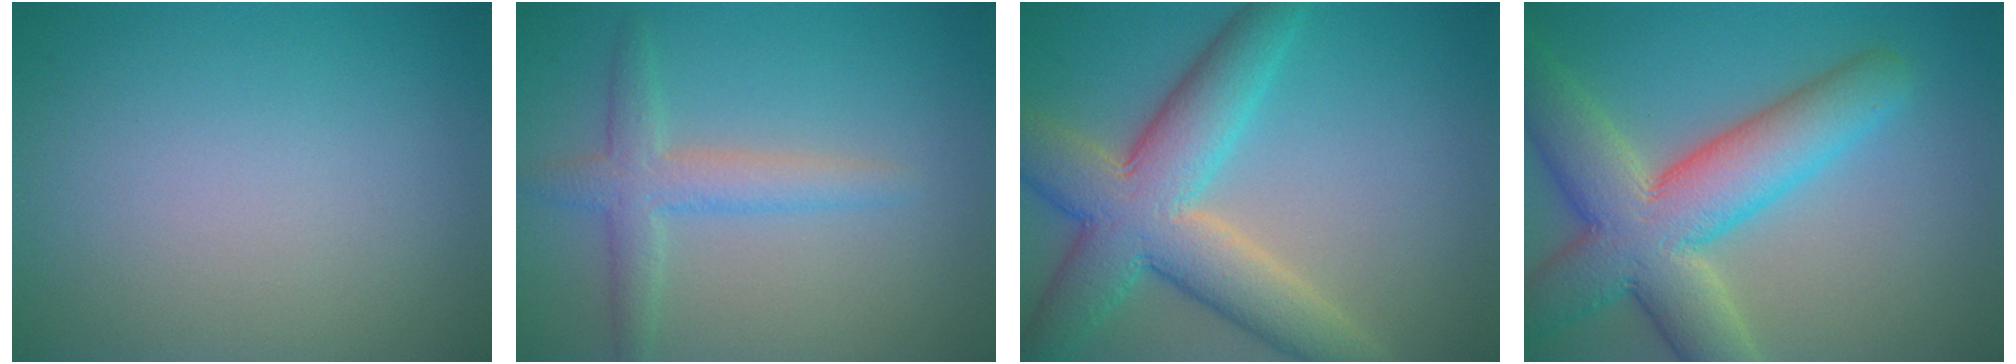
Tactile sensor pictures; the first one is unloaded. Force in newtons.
{"total": 3.1, "press": 3.1, "slide": 0.1}
{"total": 9.1, "press": 9.1, "slide": 0.5}
{"total": 10.0, "press": 10.0, "slide": 1.0}